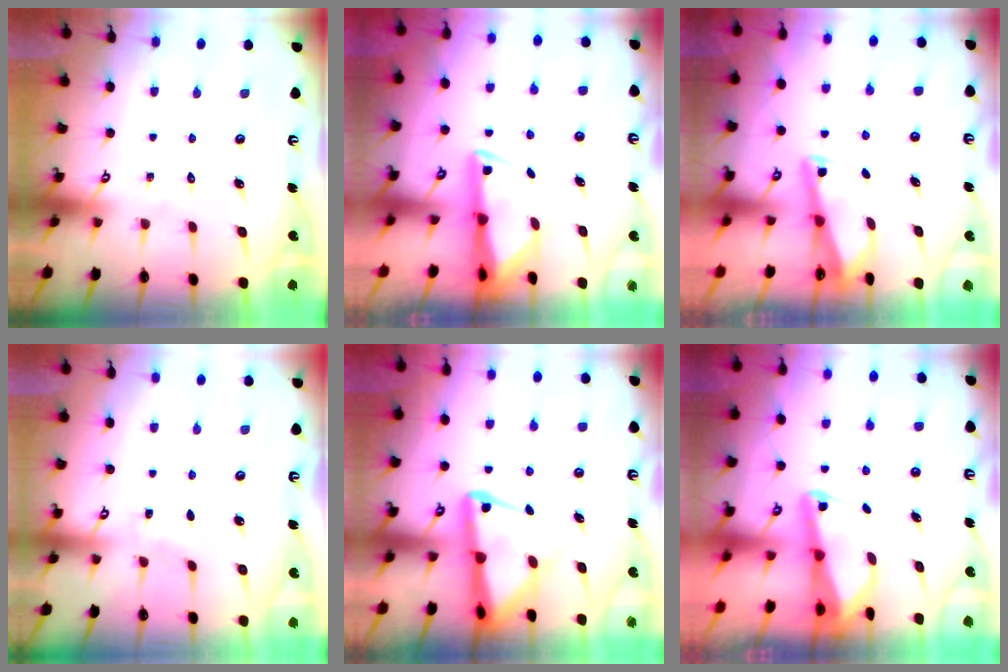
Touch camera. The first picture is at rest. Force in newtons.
{"total": 2.8, "press": 2.8, "slide": 0.4}
{"total": 2.8, "press": 2.8, "slide": 0.4}
{"total": 2.7, "press": 2.7, "slide": 0.4}
{"total": 7.6, "press": 7.6, "slide": 0.8}
{"total": 2.6, "press": 2.5, "slide": 0.6}